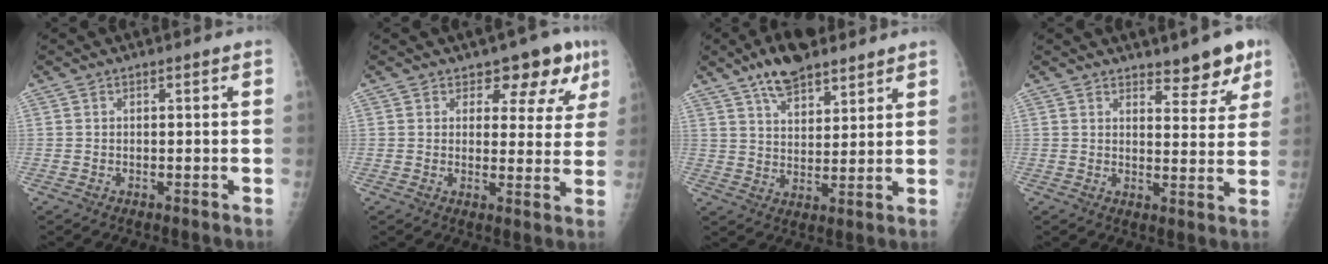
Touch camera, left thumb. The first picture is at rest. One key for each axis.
{"total": 8.5, "fx": 5.4, "fy": 4.8, "fz": 4.5, "tx": -0.011, "ty": -0.023, "tz": 0.061}
{"total": 10.6, "fx": 7.7, "fy": 4.5, "fz": 5.7, "tx": -0.072, "ty": -0.032, "tz": 0.132}
{"total": 6.4, "fx": 5.0, "fy": 2.3, "fz": 3.2, "tx": -0.004, "ty": -0.032, "tz": 0.066}